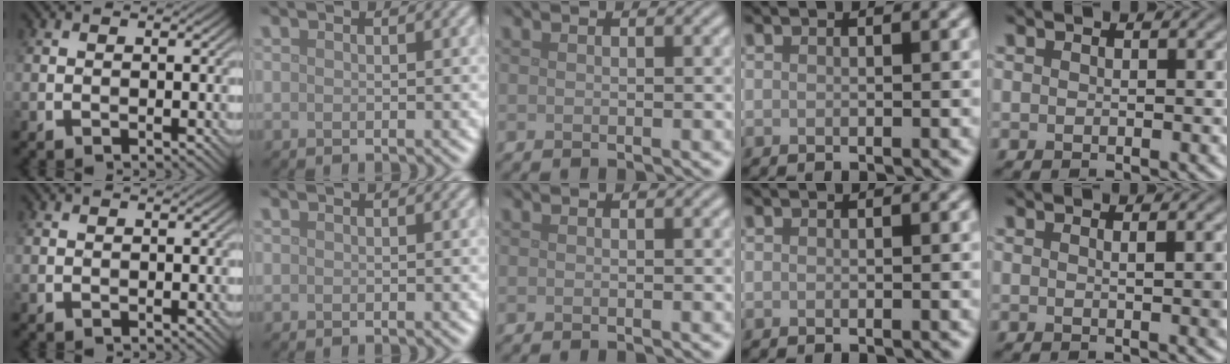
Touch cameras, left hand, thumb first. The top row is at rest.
{"little": {"total": 1.7, "force": [0.3, 0.4, 1.6], "torque": [-0.019, 0.003, 0.001]}}